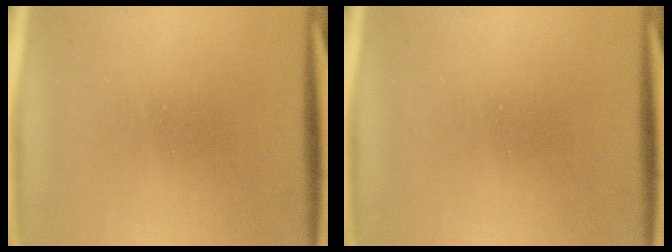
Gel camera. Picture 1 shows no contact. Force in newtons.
{"total": 0.0}